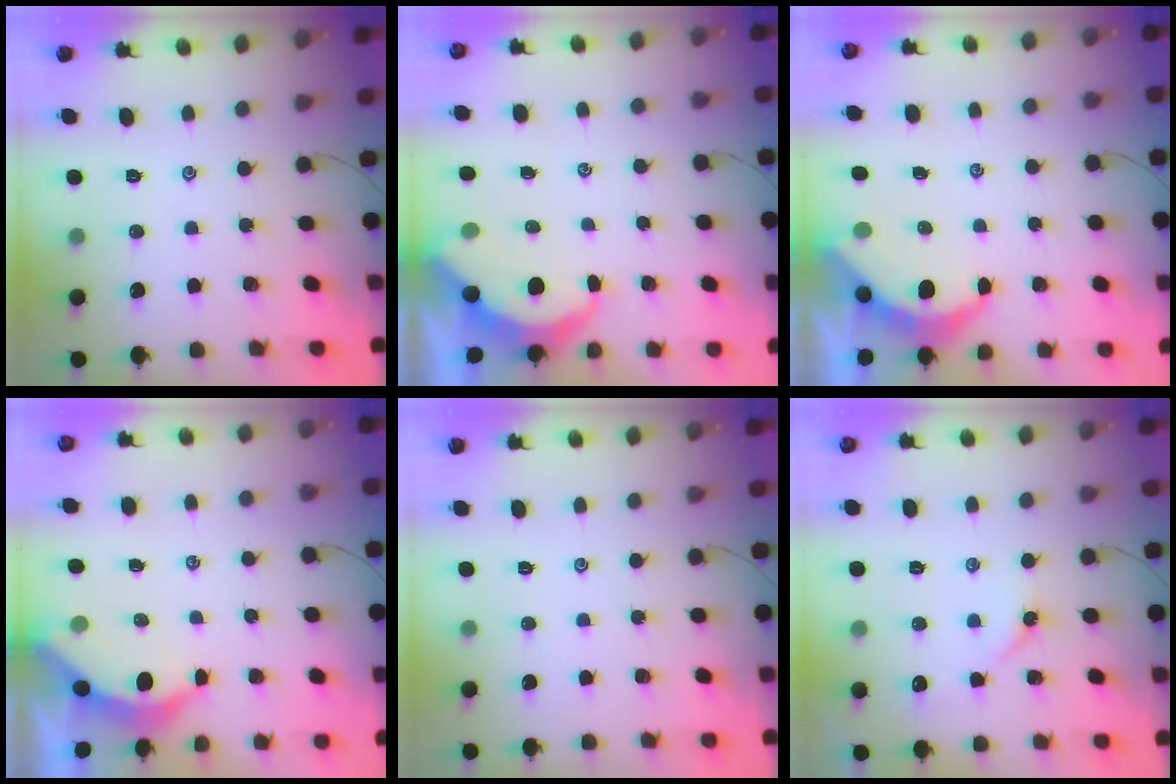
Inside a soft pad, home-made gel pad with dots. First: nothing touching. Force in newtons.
{"total": 6.5, "press": 6.4, "slide": 1.0}
{"total": 6.5, "press": 6.5, "slide": 0.5}
{"total": 3.8, "press": 3.8, "slide": 0.6}
{"total": 0.0}
{"total": 3.8, "press": 3.7, "slide": 0.5}